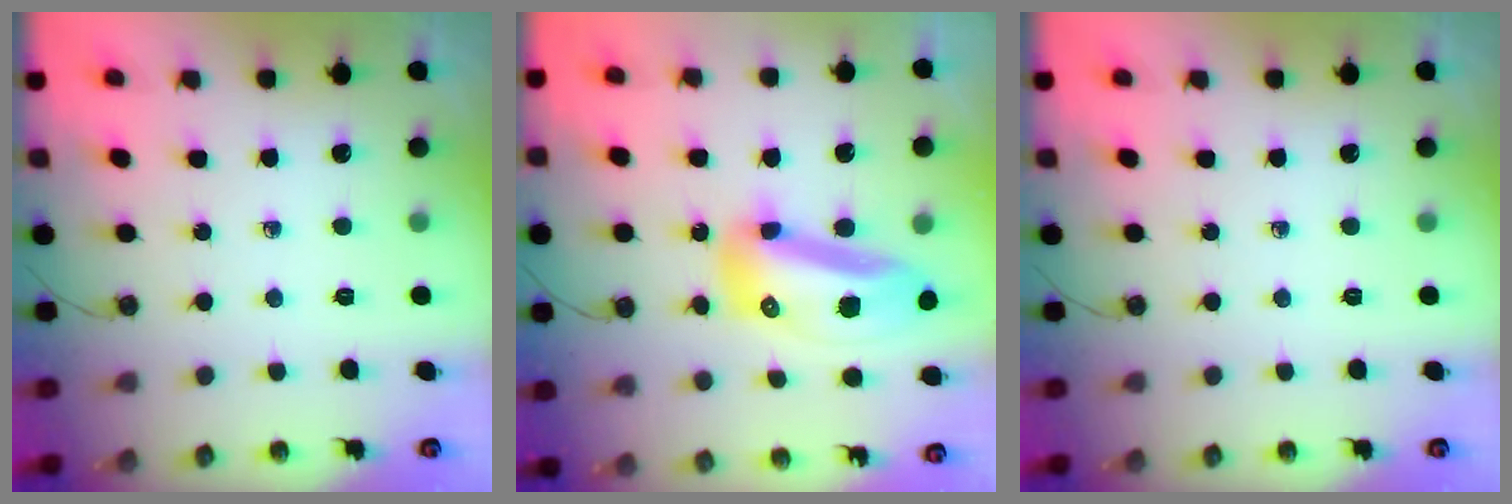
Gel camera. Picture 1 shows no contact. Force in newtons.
{"total": 15.8, "press": 15.7, "slide": 1.9}
{"total": 0.0}